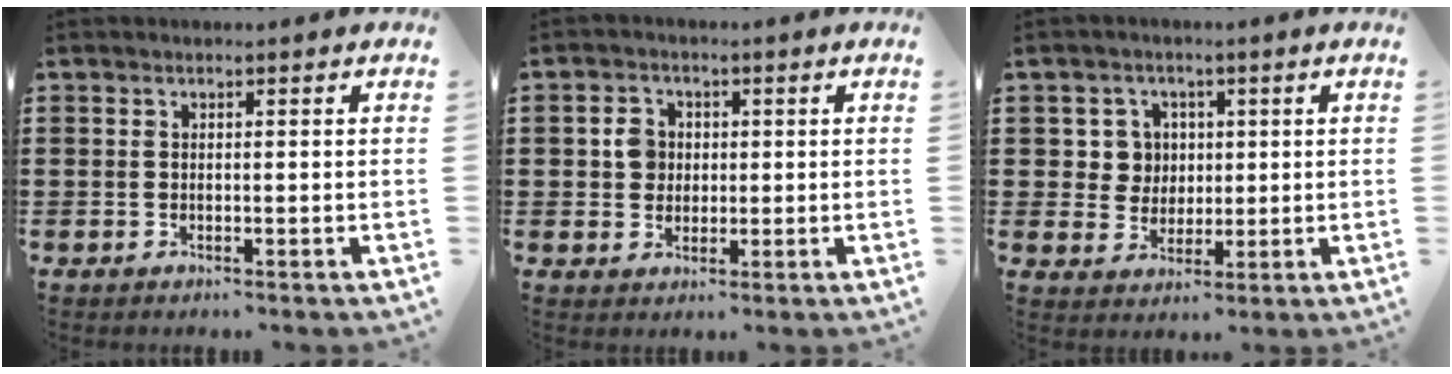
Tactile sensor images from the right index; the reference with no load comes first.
{"total": 3.7, "force": [0.3, 3.2, 1.7], "torque": [-0.044, 0.011, 0.003]}
{"total": 4.8, "force": [1.1, 4.5, 1.2], "torque": [-0.045, 0.015, 0.018]}